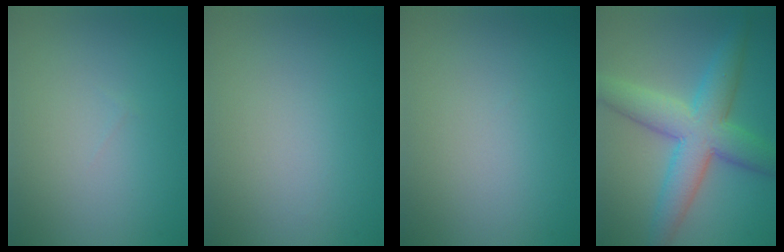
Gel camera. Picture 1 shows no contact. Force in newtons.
{"total": 0.0}
{"total": 0.0}
{"total": 7.7, "press": 7.7, "slide": 0.2}